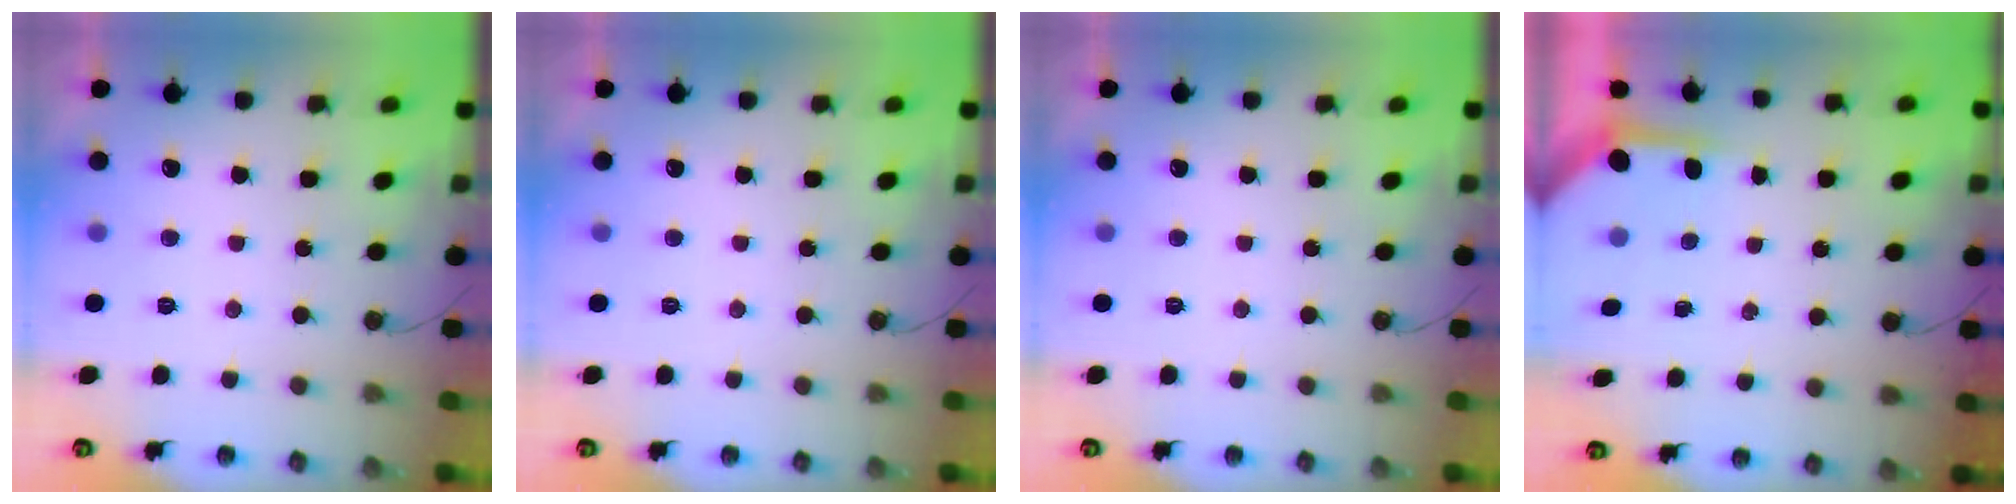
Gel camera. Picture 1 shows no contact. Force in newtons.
{"total": 0.0}
{"total": 0.0}
{"total": 3.7, "press": 3.7, "slide": 0.4}